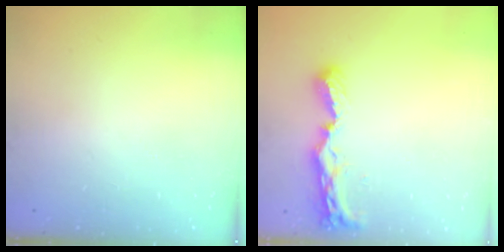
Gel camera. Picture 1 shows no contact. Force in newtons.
{"total": 8.8, "press": 8.8, "slide": 0.3}